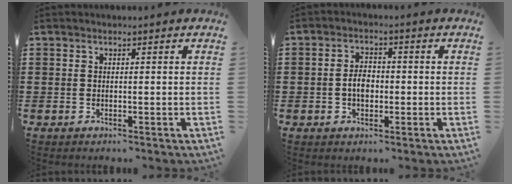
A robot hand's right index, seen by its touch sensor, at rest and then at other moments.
{"total": 3.3, "force": [-0.5, 2.0, 2.6], "torque": [-0.049, 0.005, -0.011]}